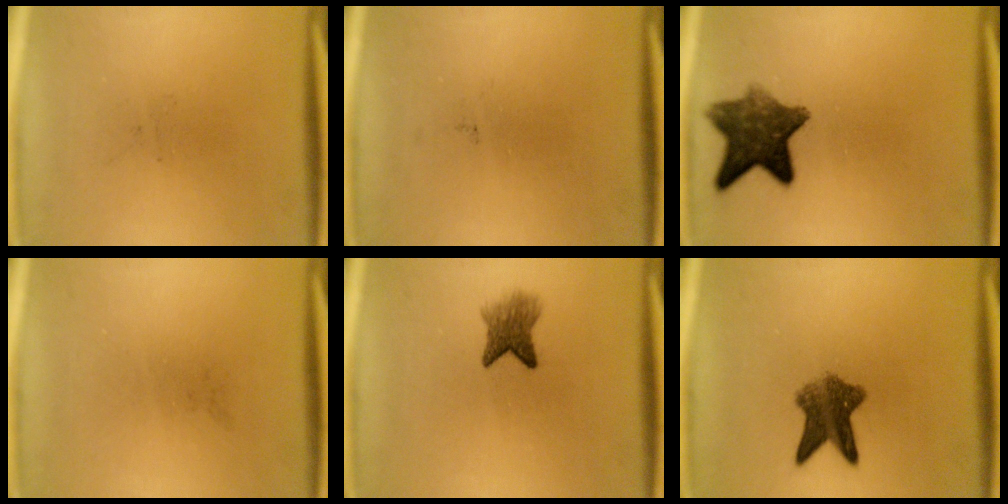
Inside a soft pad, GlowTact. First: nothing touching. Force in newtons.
{"total": 0.0}
{"total": 9.2}
{"total": 0.0}
{"total": 3.9}
{"total": 6.8}